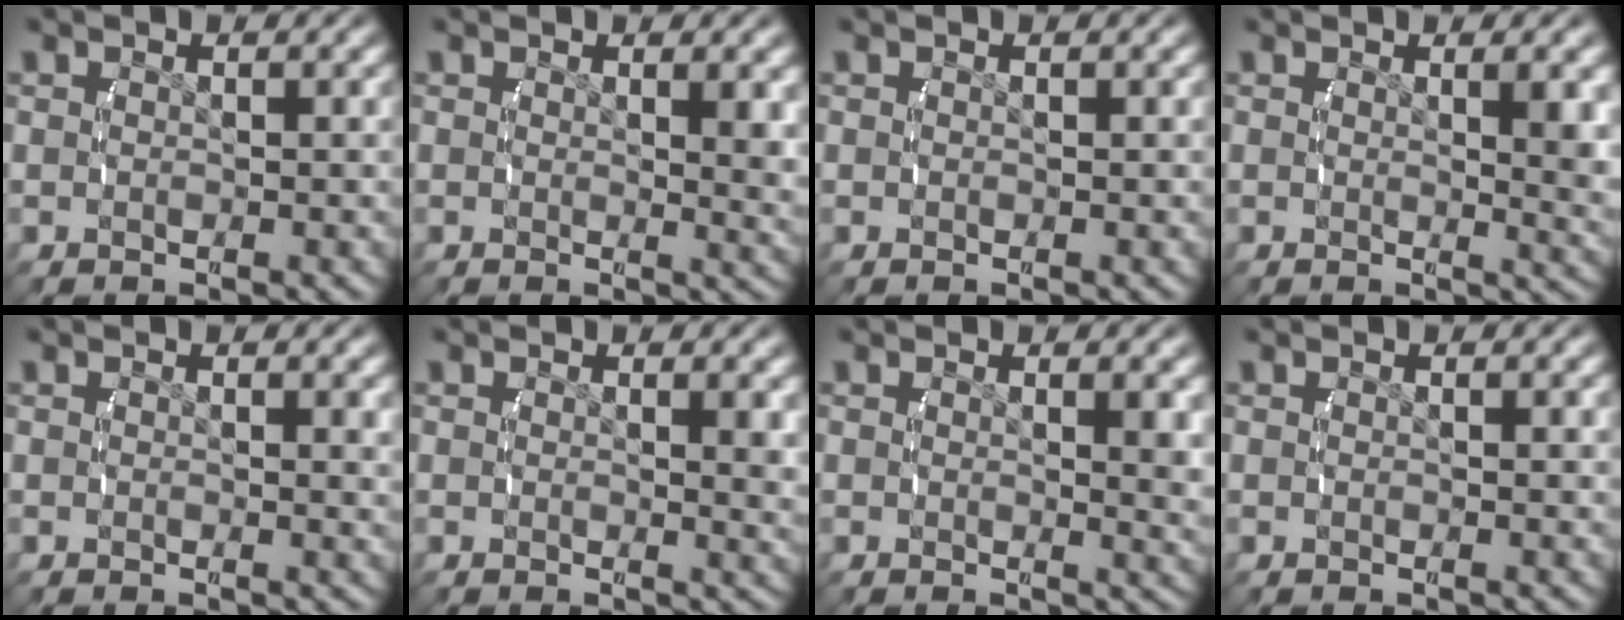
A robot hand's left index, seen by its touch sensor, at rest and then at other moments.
{"total": 2.0, "force": [0.6, 0.1, 1.9], "torque": [-0.025, -0.015, 0.014]}
{"total": 0.0}
{"total": 2.8, "force": [0.7, 0.1, 2.7], "torque": [-0.035, -0.011, 0.016]}
{"total": 0.8, "force": [0.4, -0.1, 0.6], "torque": [-0.010, -0.004, 0.006]}
{"total": 1.7, "force": [0.6, 0.0, 1.6], "torque": [-0.022, -0.011, 0.012]}
{"total": 2.1, "force": [0.7, 0.1, 2.0], "torque": [-0.027, -0.012, 0.014]}
{"total": 0.0}